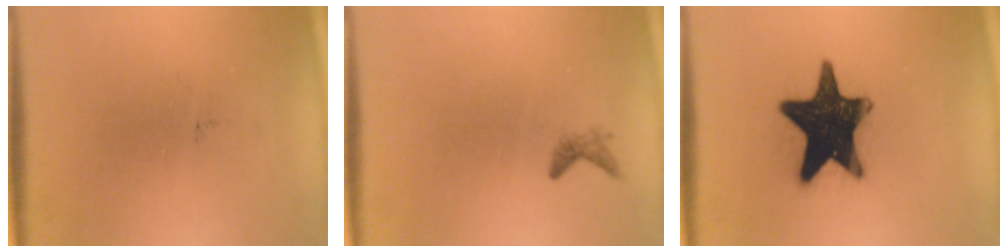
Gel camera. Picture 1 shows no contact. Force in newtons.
{"total": 0.9}
{"total": 17.9}